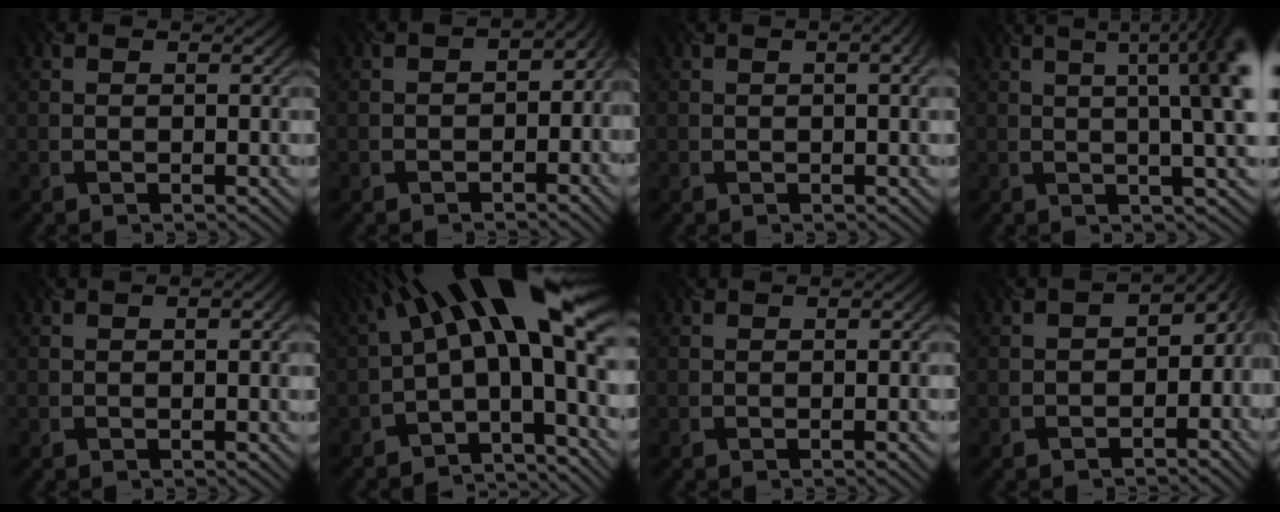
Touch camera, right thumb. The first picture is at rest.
{"total": 4.0, "force": [-2.2, 2.2, 2.6], "torque": [-0.029, -0.008, -0.027]}
{"total": 3.9, "force": [0.8, 1.5, 3.5], "torque": [-0.034, 0.019, -0.007]}
{"total": 10.7, "force": [1.6, 3.2, 10.1], "torque": [-0.091, 0.035, 0.019]}
{"total": 1.9, "force": [0.1, 0.7, 1.8], "torque": [-0.018, 0.001, -0.002]}
{"total": 18.1, "force": [2.3, 6.4, 16.7], "torque": [-0.238, 0.032, 0.035]}
{"total": 2.0, "force": [-0.4, 0.7, 1.8], "torque": [-0.011, 0.004, -0.014]}
{"total": 6.0, "force": [-3.1, 3.3, 3.9], "torque": [-0.042, -0.015, -0.044]}